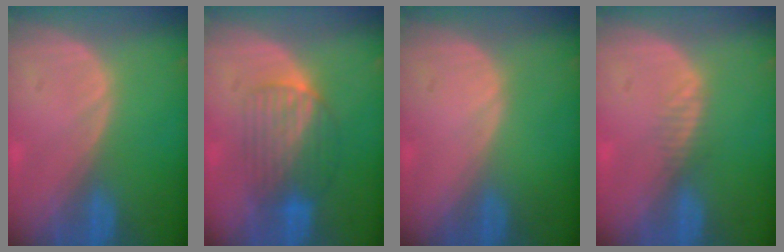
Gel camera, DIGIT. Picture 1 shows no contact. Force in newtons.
{"total": 6.3, "press": 6.2, "slide": 1.1}
{"total": 0.0}
{"total": 1.3, "press": 1.1, "slide": 0.7}